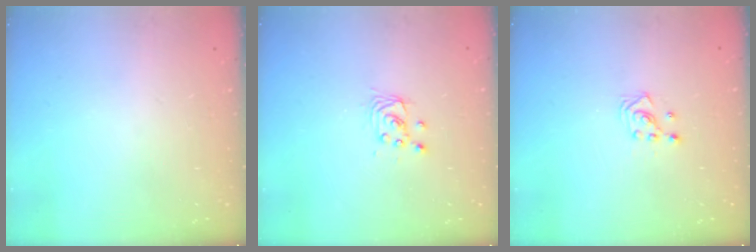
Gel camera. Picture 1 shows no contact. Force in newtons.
{"total": 2.8, "press": 2.8, "slide": 0.2}
{"total": 3.2, "press": 3.2, "slide": 0.4}